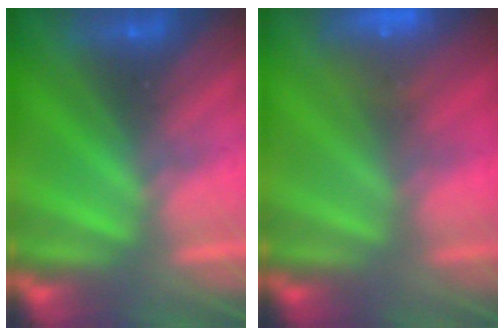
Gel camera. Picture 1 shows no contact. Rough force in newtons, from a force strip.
{"total": 8.8}